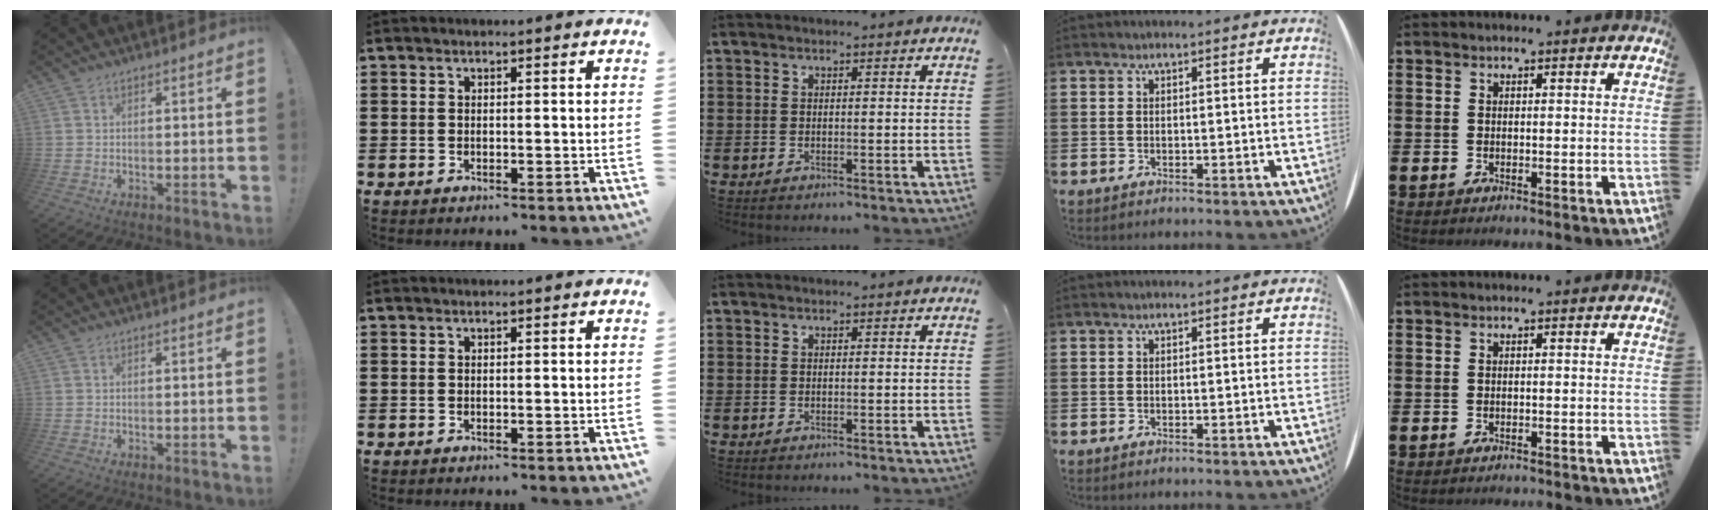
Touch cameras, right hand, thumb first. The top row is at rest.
{}